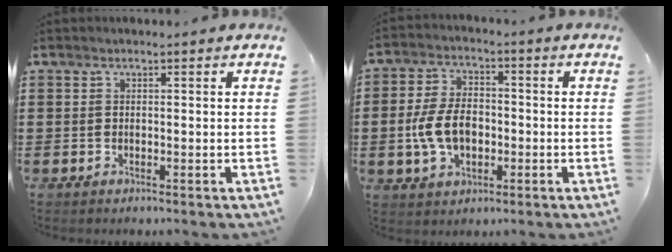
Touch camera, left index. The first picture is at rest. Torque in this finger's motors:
{"motor_torque": [1.71, 0.43, 0.54, 0.16]}